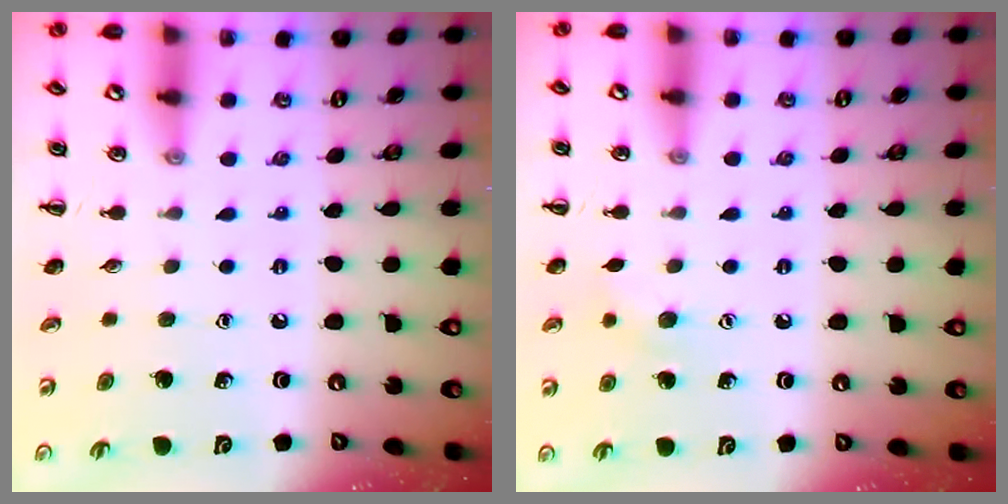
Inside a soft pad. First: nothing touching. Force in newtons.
{"total": 7.0, "press": 6.9, "slide": 1.5}